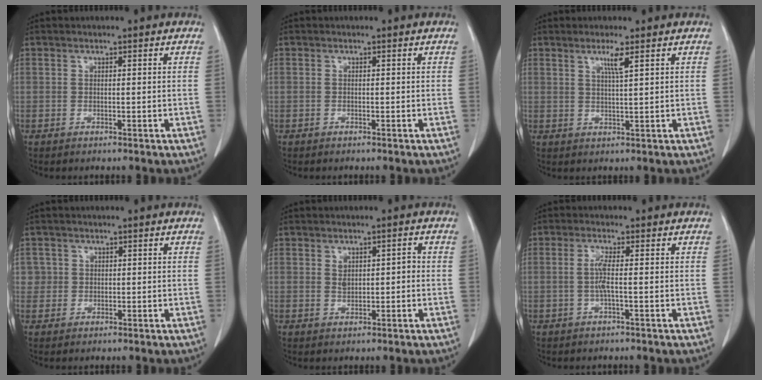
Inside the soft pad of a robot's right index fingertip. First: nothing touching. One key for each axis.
{"total": 0.0}
{"total": 2.6, "fx": 1.5, "fy": -0.2, "fz": 2.1, "tx": -0.045, "ty": -0.003, "tz": 0.028}
{"total": 2.1, "fx": 0.5, "fy": 2.0, "fz": -0.2, "tx": 0.023, "ty": 0.006, "tz": 0.007}
{"total": 2.2, "fx": 0.3, "fy": 1.4, "fz": 1.7, "tx": -0.025, "ty": 0.011, "tz": 0.013}
{"total": 2.3, "fx": -0.2, "fy": -0.1, "fz": 2.3, "tx": -0.046, "ty": 0.002, "tz": -0.003}